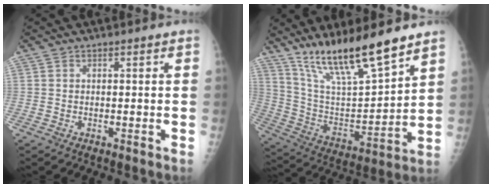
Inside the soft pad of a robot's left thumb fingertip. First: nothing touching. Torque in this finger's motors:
{"motor_torque": [0.33, 0.18, 1.40, -1.37, 0.21]}